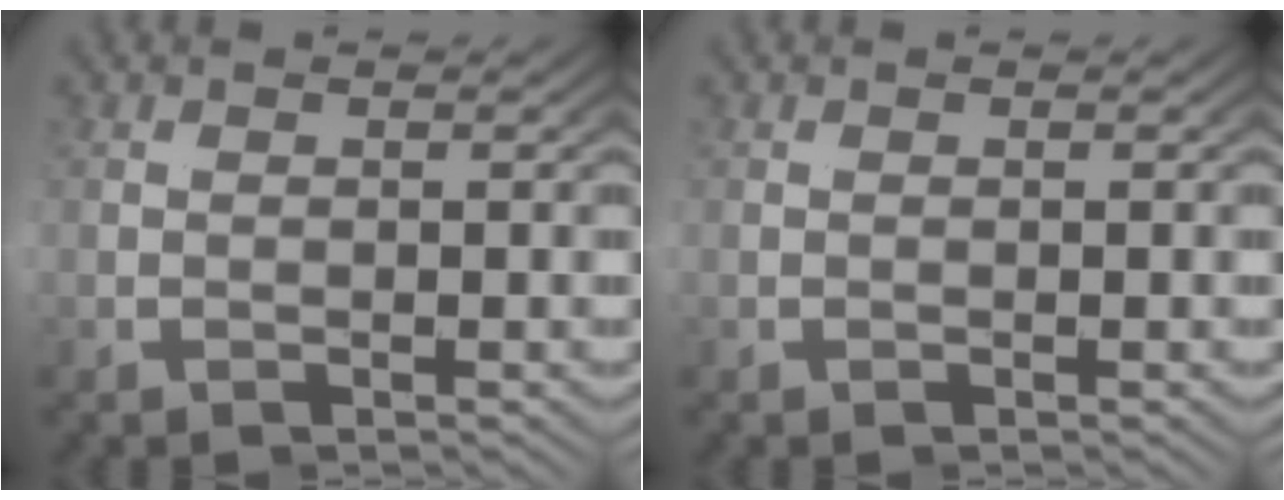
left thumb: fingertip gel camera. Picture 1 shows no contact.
{"total": 0.0}